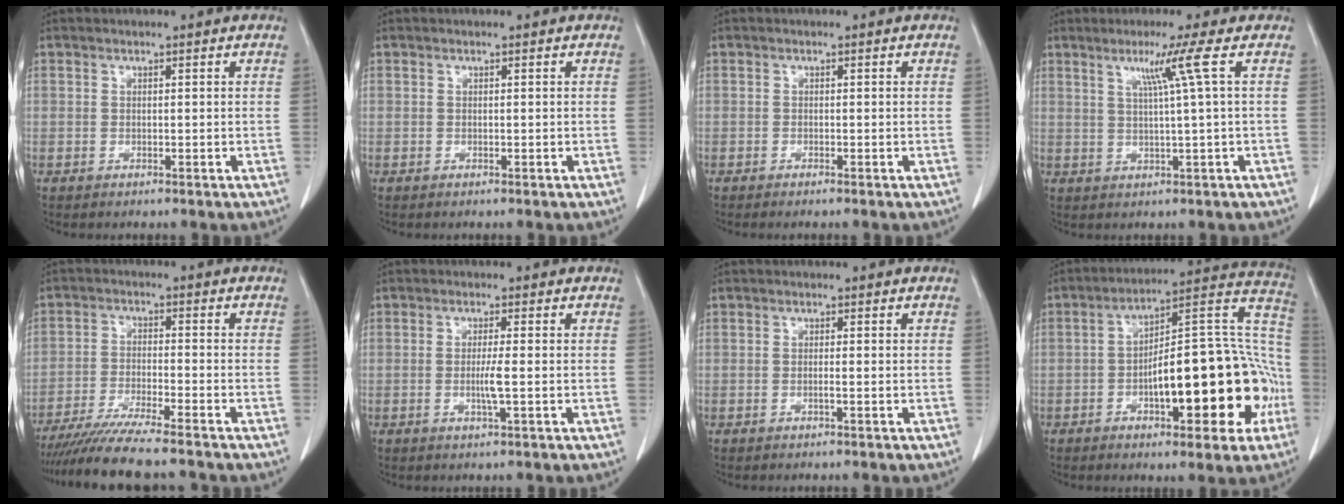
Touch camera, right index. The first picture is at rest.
{"total": 0.0}
{"total": 0.9, "force": [-0.7, -0.1, 0.5], "torque": [-0.010, 0.000, -0.010]}
{"total": 4.9, "force": [1.8, -1.9, 4.1], "torque": [-0.080, -0.006, 0.037]}
{"total": 10.7, "force": [-9.2, -0.3, 5.5], "torque": [-0.083, -0.029, -0.151]}
{"total": 3.0, "force": [-0.5, -0.2, 2.9], "torque": [-0.059, -0.006, -0.010]}
{"total": 0.8, "force": [-0.2, -0.1, 0.8], "torque": [-0.016, 0.000, -0.004]}
{"total": 22.6, "force": [-5.6, 6.8, 20.8], "torque": [-0.248, 0.046, -0.067]}